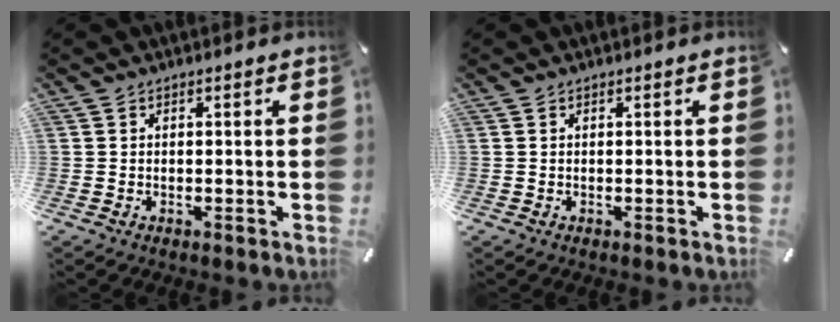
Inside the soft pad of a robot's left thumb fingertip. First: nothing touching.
{"total": 0.0}